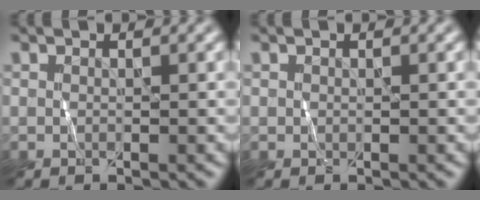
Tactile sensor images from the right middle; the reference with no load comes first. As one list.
[{"total": 0.0}]